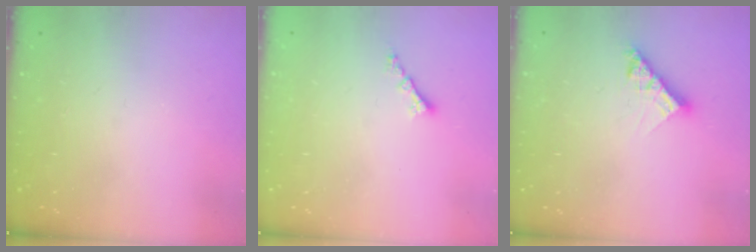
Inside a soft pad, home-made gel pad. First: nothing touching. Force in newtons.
{"total": 1.8, "press": 1.8, "slide": 0.2}
{"total": 8.8, "press": 8.7, "slide": 0.8}